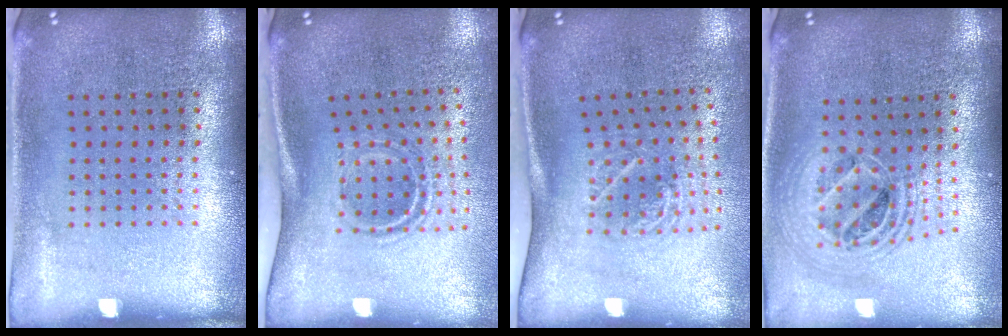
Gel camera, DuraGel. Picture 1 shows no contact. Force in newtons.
{"total": 1.8, "press": 1.1, "slide": 1.4}
{"total": 1.8, "press": 1.3, "slide": 1.3}
{"total": 2.1, "press": 1.7, "slide": 1.2}